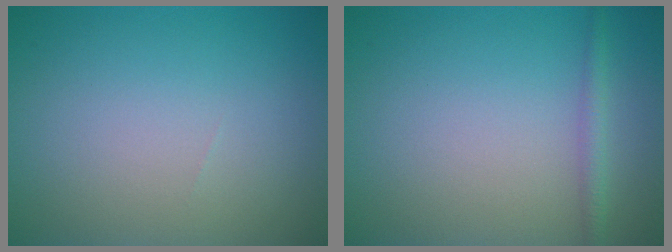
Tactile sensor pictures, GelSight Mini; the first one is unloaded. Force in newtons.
{"total": 1.4, "press": 1.4, "slide": 0.1}